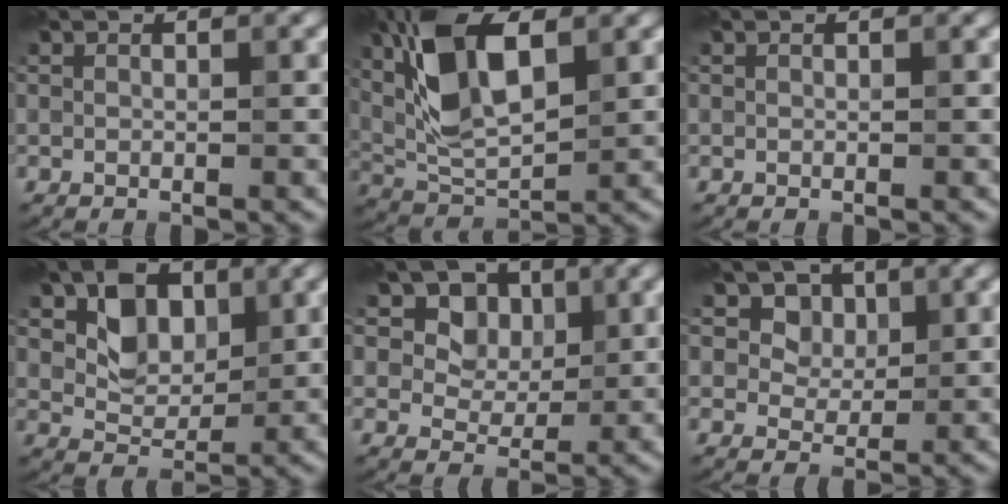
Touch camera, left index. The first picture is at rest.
{"total": 7.9, "force": [2.5, 3.1, 6.8], "torque": [-0.147, 0.003, 0.043]}
{"total": 0.0}
{"total": 4.0, "force": [1.4, 2.8, 2.5], "torque": [-0.044, -0.003, 0.017]}
{"total": 6.1, "force": [2.9, 4.7, 2.6], "torque": [-0.051, 0.000, 0.037]}
{"total": 4.7, "force": [2.6, 3.4, 1.8], "torque": [-0.039, -0.008, 0.033]}